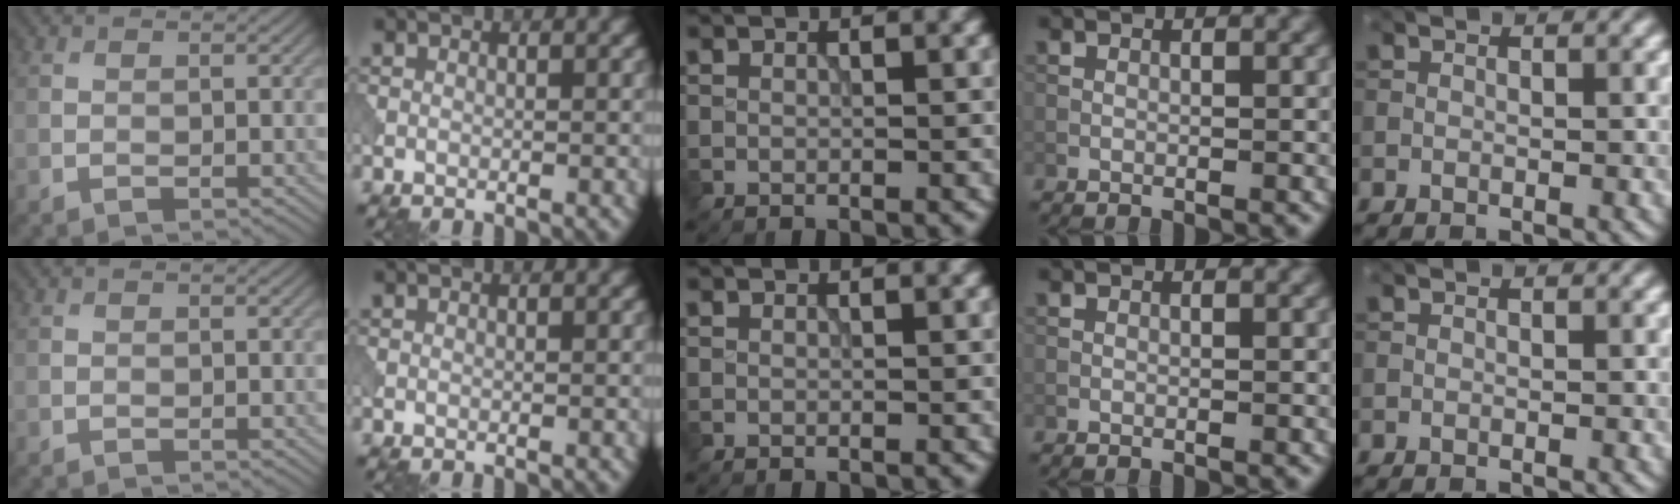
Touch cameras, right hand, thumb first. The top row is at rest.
{}